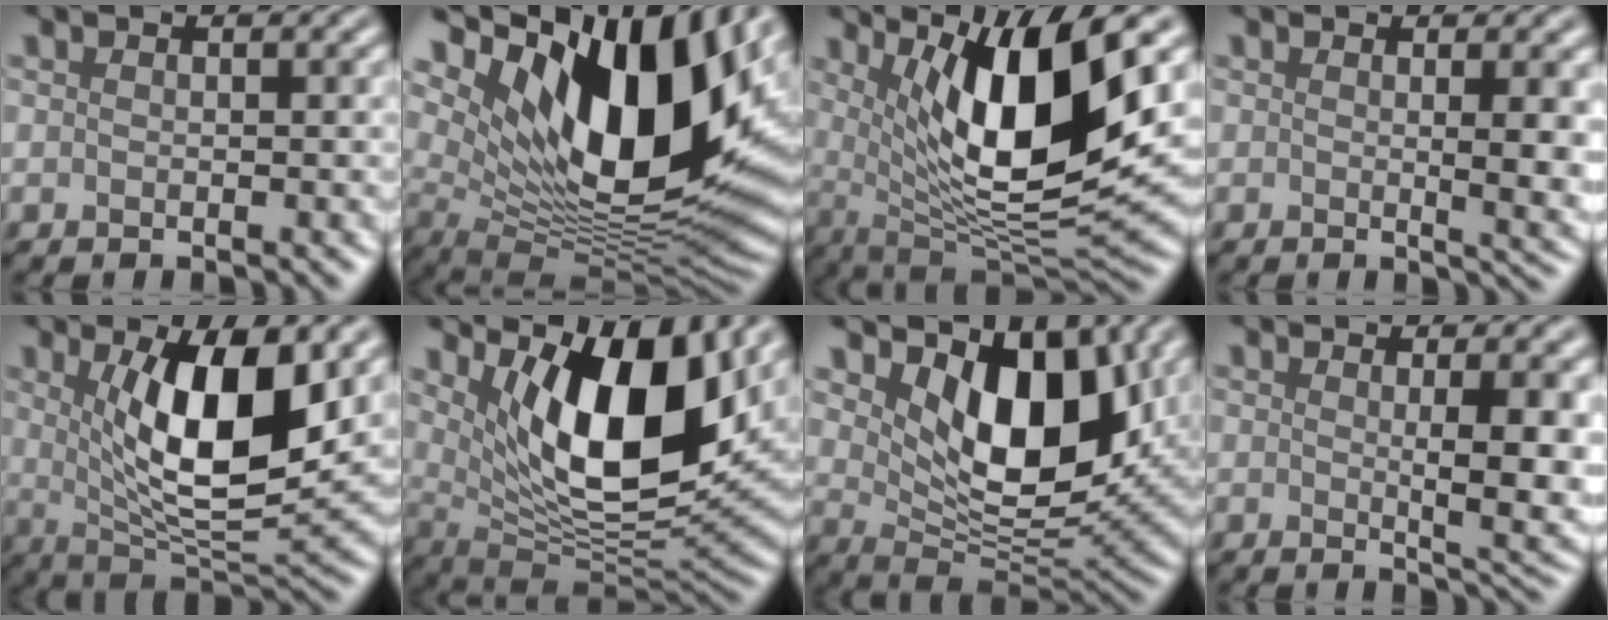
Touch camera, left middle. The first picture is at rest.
{"total": 16.6, "force": [5.7, 8.2, 13.3], "torque": [-0.215, -0.003, 0.096]}
{"total": 11.1, "force": [3.3, 3.2, 10.1], "torque": [-0.157, -0.017, 0.063]}
{"total": 3.8, "force": [0.5, 1.0, 3.6], "torque": [-0.040, -0.004, 0.010]}
{"total": 9.6, "force": [2.1, 3.1, 8.9], "torque": [-0.145, -0.018, 0.043]}
{"total": 11.8, "force": [4.0, 4.7, 10.1], "torque": [-0.155, -0.017, 0.074]}
{"total": 9.5, "force": [3.4, 5.2, 7.2], "torque": [-0.117, -0.022, 0.057]}
{"total": 5.3, "force": [0.6, 1.2, 5.1], "torque": [-0.065, -0.006, 0.015]}